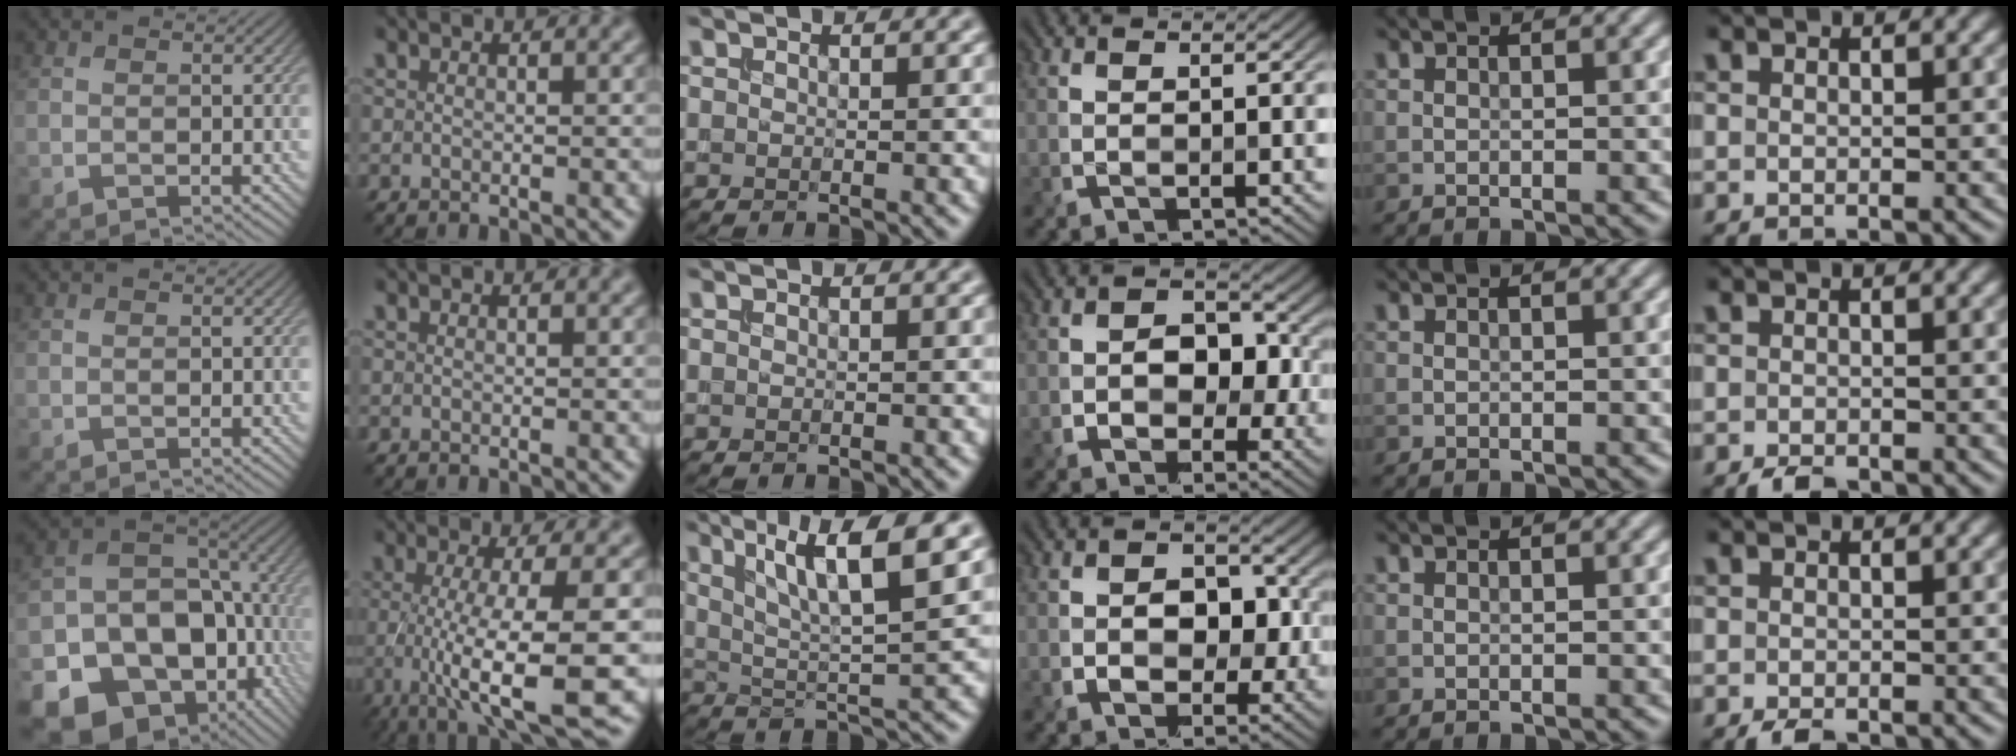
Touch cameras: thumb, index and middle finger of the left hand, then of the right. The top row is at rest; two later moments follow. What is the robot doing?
{"motion": "insert", "object": "backpack"}